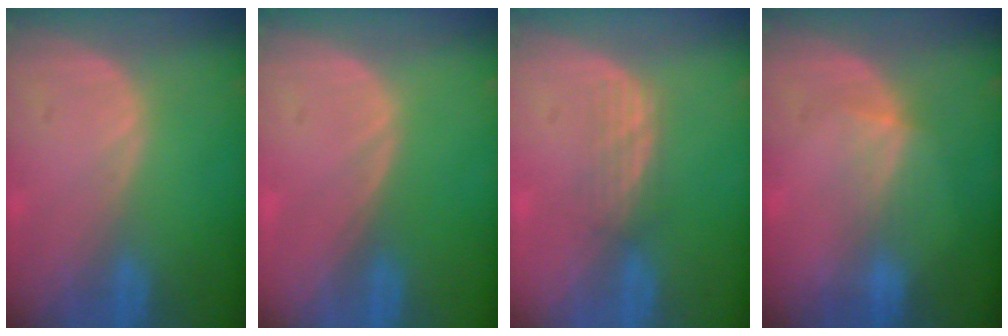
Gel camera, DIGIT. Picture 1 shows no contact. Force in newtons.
{"total": 0.0}
{"total": 2.8, "press": 2.6, "slide": 1.0}
{"total": 2.7, "press": 2.4, "slide": 1.2}